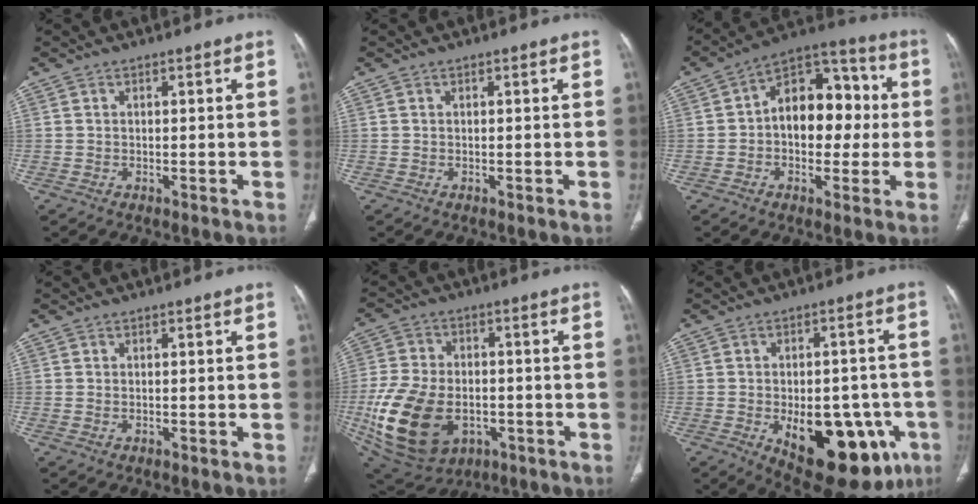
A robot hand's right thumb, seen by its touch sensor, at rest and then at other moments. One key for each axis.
{"total": 0.0}
{"total": 15.4, "fx": 0.6, "fy": 10.2, "fz": 11.5, "tx": -0.117, "ty": 0.040, "tz": -0.002}
{"total": 0.0}
{"total": 21.4, "fx": -5.3, "fy": 14.5, "fz": 14.9, "tx": -0.302, "ty": 0.002, "tz": -0.067}
{"total": 21.6, "fx": -7.3, "fy": 11.0, "fz": 17.1, "tx": -0.179, "ty": 0.013, "tz": -0.074}